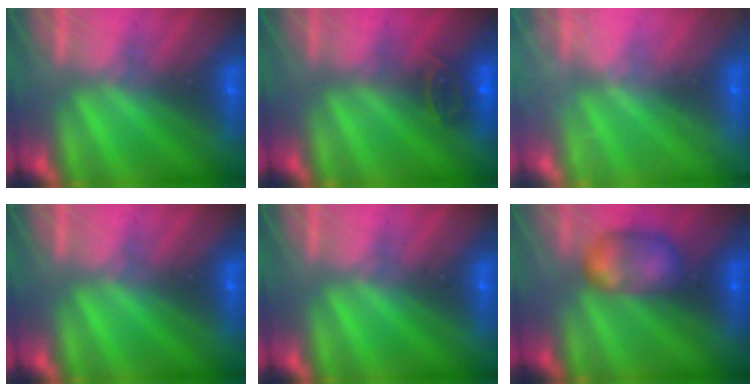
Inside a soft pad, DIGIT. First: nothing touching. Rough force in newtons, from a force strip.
{"total": 2.5}
{"total": 2.3}
{"total": 0.0}
{"total": 0.0}
{"total": 5.6}